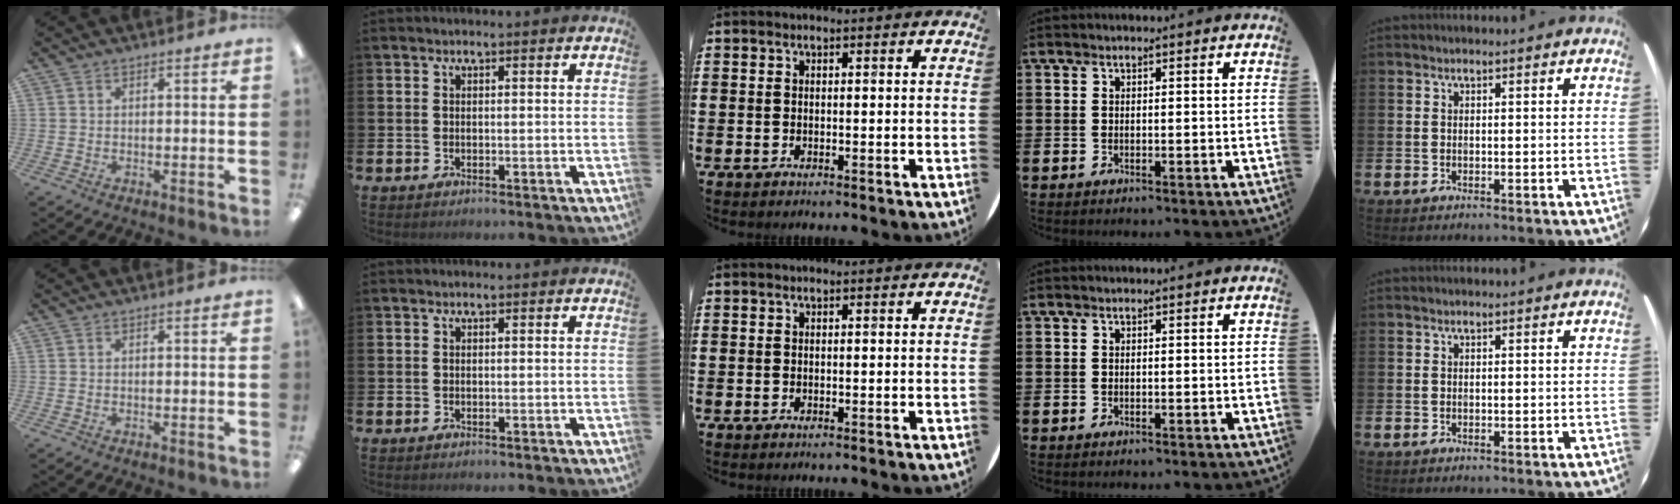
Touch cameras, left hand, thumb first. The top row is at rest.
{}